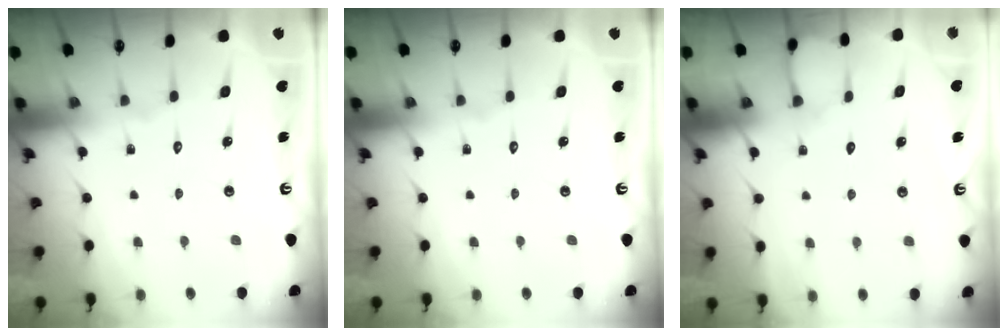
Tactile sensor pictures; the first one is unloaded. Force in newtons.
{"total": 0.0}
{"total": 4.2, "press": 4.1, "slide": 0.3}